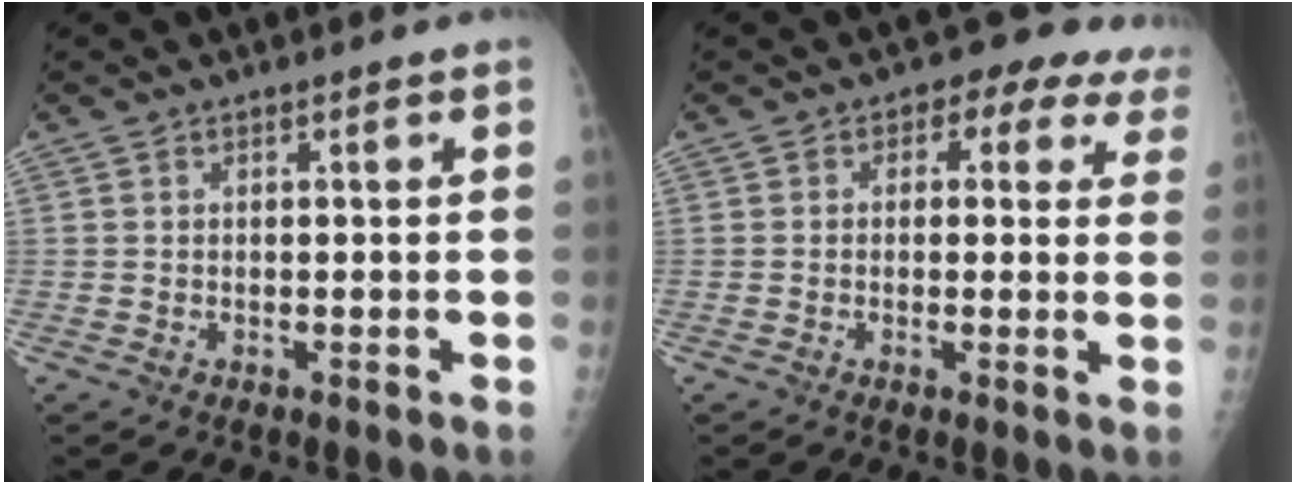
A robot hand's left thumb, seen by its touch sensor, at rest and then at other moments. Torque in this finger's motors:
{"motor_torque": [-0.17, -0.07, 0.06, 0.05, -0.01]}